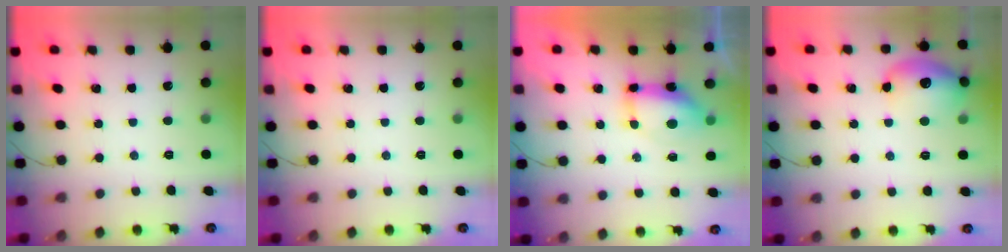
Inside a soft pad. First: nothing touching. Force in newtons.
{"total": 0.0}
{"total": 8.0, "press": 7.9, "slide": 1.1}
{"total": 13.4, "press": 13.4, "slide": 0.8}